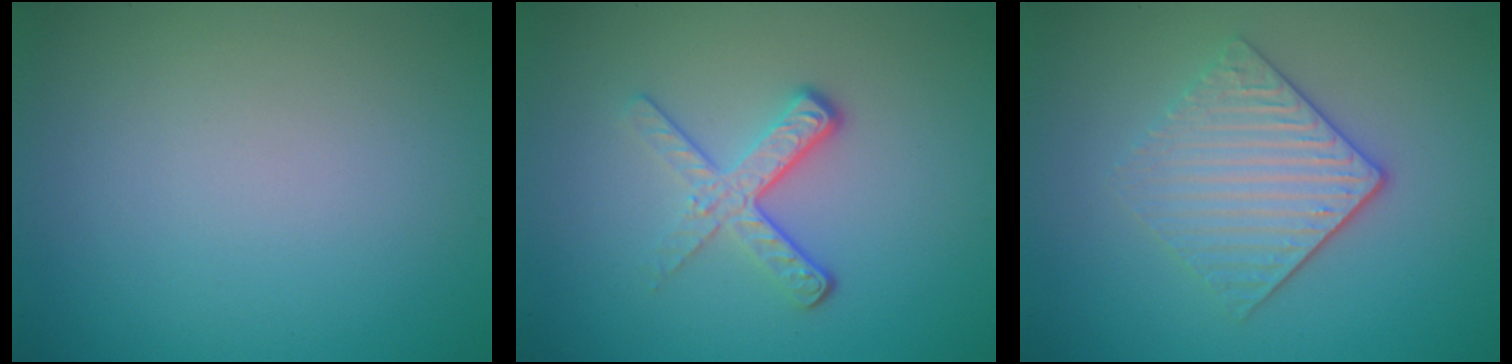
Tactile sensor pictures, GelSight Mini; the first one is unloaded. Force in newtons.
{"total": 3.7, "press": 2.3, "slide": 2.9}
{"total": 3.8, "press": 3.2, "slide": 2.1}